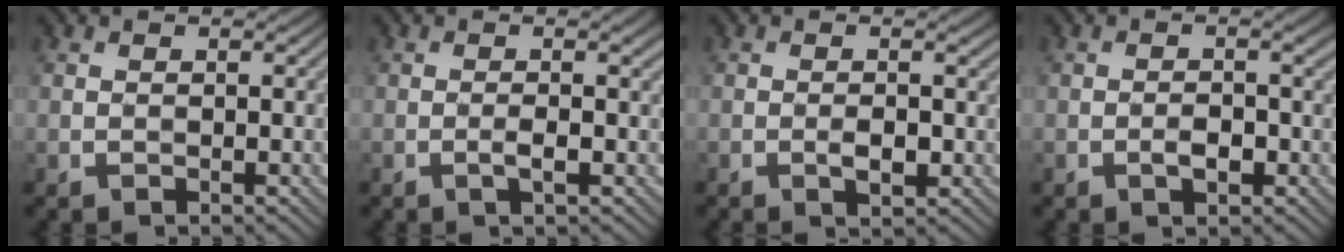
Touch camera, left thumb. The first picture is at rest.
{"total": 2.6, "force": [-0.4, 0.0, 2.5], "torque": [-0.043, 0.005, -0.010]}
{"total": 2.2, "force": [-0.6, 0.5, 2.0], "torque": [-0.036, 0.002, -0.008]}
{"total": 2.3, "force": [-0.8, 0.8, 2.0], "torque": [-0.035, 0.003, -0.012]}